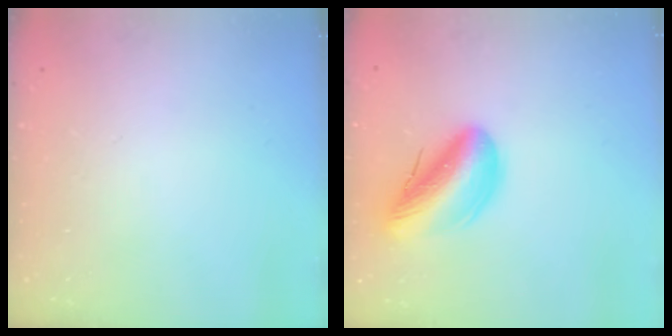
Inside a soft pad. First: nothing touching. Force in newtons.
{"total": 15.5, "press": 14.9, "slide": 4.3}